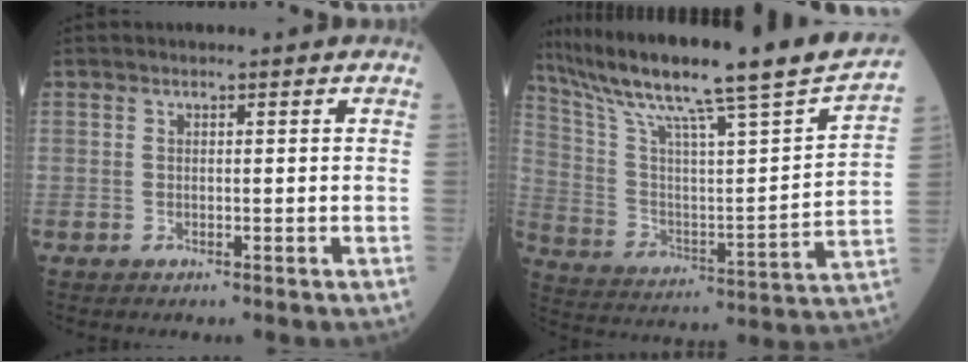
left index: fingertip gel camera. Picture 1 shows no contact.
{"total": 26.6, "force": [22.0, -0.4, 15.0], "torque": [-0.258, -0.031, 0.330]}